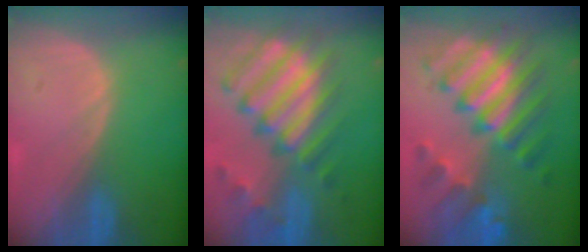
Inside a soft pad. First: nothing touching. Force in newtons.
{"total": 12.2, "press": 10.4, "slide": 6.3}
{"total": 11.6, "press": 11.6, "slide": 1.2}